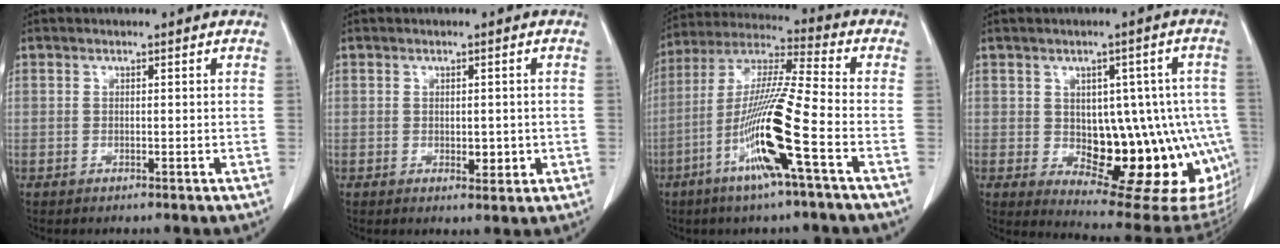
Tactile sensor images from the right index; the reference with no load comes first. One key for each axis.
{"total": 2.5, "fx": -0.3, "fy": 1.5, "fz": 2.0, "tx": -0.021, "ty": 0.000, "tz": 0.004}
{"total": 14.9, "fx": -5.8, "fy": -0.7, "fz": 13.7, "tx": -0.276, "ty": -0.011, "tz": -0.115}
{"total": 17.5, "fx": -3.3, "fy": 8.2, "fz": 15.1, "tx": -0.129, "ty": 0.022, "tz": -0.015}